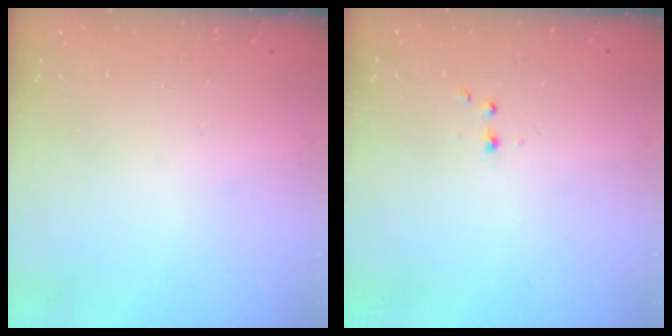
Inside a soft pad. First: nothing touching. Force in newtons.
{"total": 2.2, "press": 1.9, "slide": 1.2}